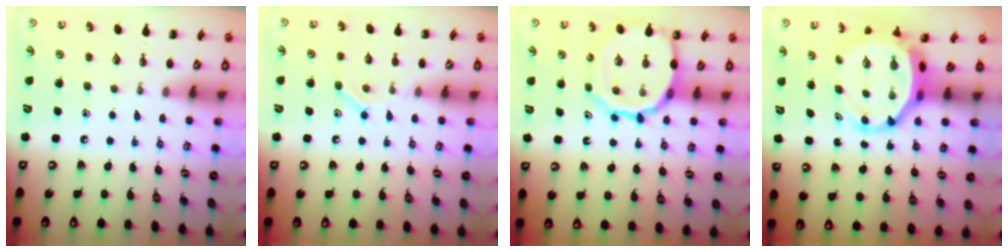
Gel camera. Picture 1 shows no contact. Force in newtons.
{"total": 9.4, "press": 9.2, "slide": 1.7}
{"total": 14.6, "press": 14.4, "slide": 2.3}
{"total": 5.9, "press": 5.7, "slide": 1.8}